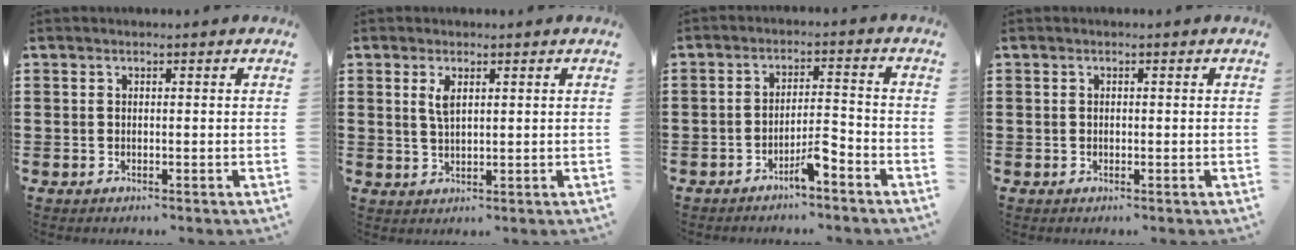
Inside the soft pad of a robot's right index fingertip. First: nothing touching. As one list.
[{"total": 2.7, "force": [1.1, 1.0, 2.3], "torque": [-0.049, 0.004, 0.018]}, {"total": 4.3, "force": [-3.3, 0.4, 2.6], "torque": [-0.053, 0.002, -0.065]}, {"total": 0.0}]